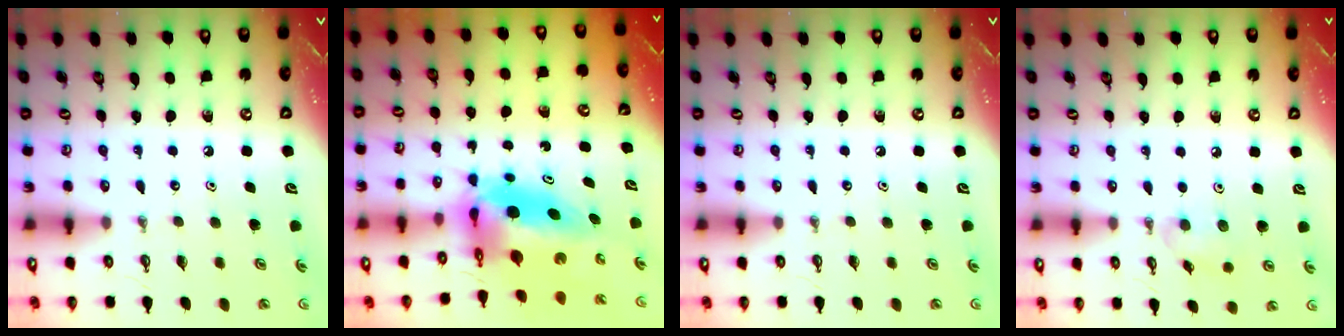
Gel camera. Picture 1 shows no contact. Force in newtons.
{"total": 9.9, "press": 8.7, "slide": 4.6}
{"total": 0.0}
{"total": 7.0, "press": 7.0, "slide": 0.5}